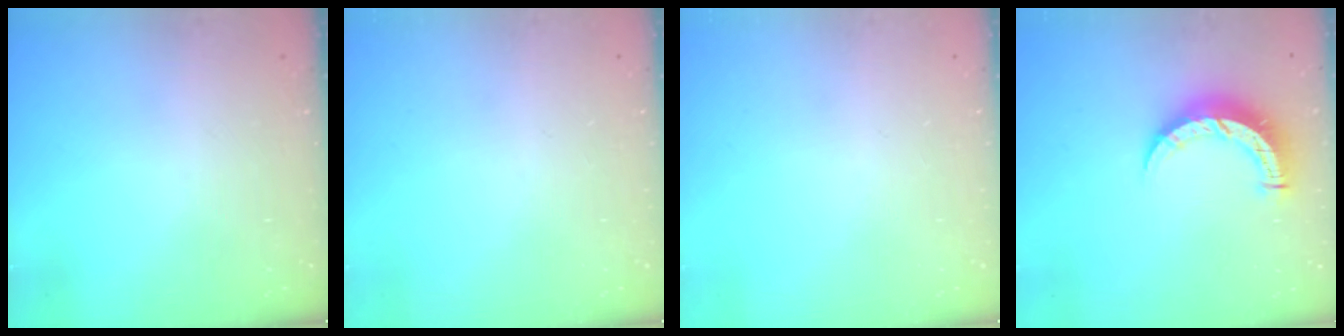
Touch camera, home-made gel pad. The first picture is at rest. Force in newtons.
{"total": 0.0}
{"total": 0.0}
{"total": 8.6, "press": 8.6, "slide": 0.6}